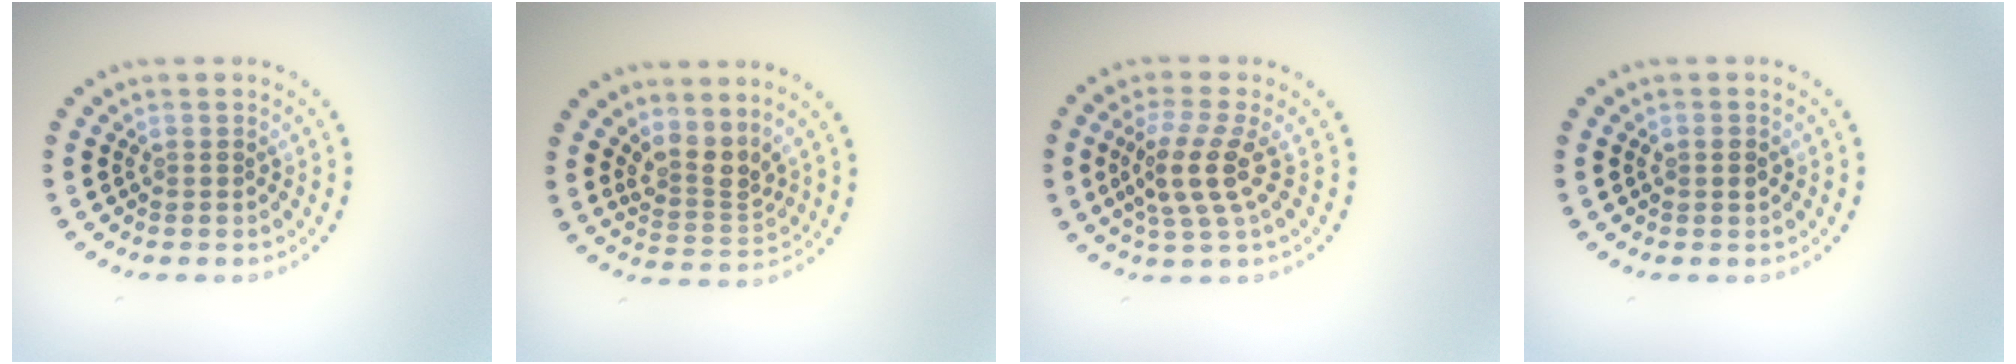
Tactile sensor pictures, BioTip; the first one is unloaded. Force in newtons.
{"total": 2.8, "press": 2.0, "slide": 2.0}
{"total": 3.8, "press": 3.2, "slide": 2.2}
{"total": 1.2, "press": 1.2, "slide": 0.0}